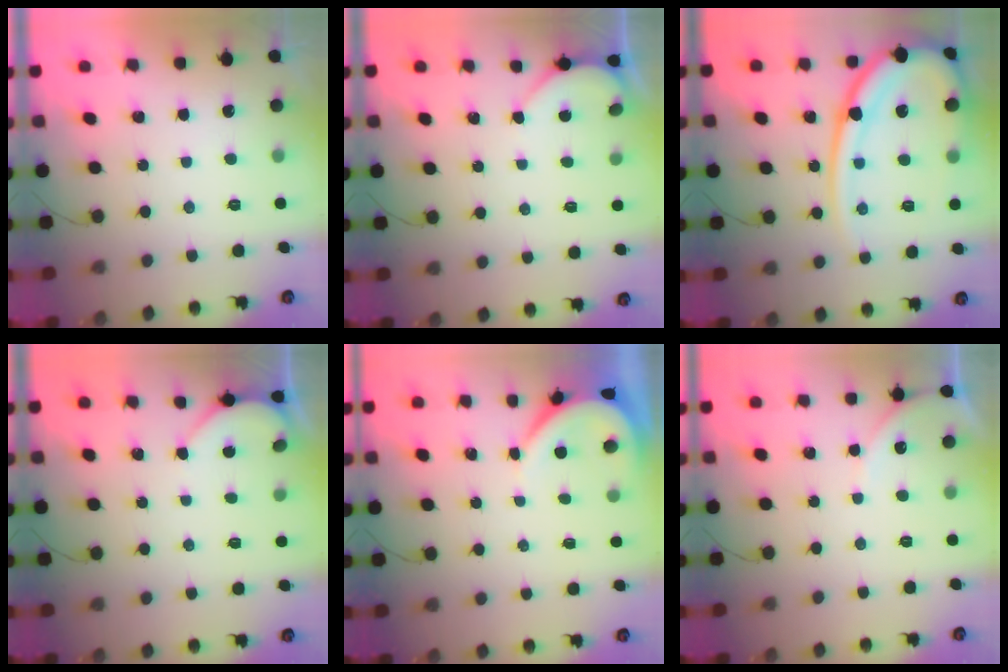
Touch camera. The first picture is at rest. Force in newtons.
{"total": 3.0, "press": 3.0, "slide": 0.2}
{"total": 18.9, "press": 18.8, "slide": 2.3}
{"total": 3.0, "press": 3.0, "slide": 0.2}
{"total": 4.3, "press": 4.3, "slide": 0.3}
{"total": 5.5, "press": 5.4, "slide": 0.7}